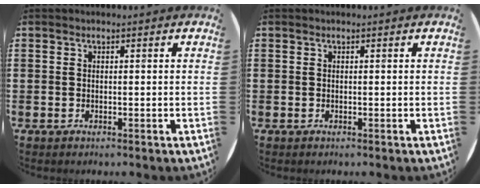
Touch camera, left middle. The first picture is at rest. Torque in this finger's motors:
{"motor_torque": [-0.15, 0.09, 0.01, -0.01]}